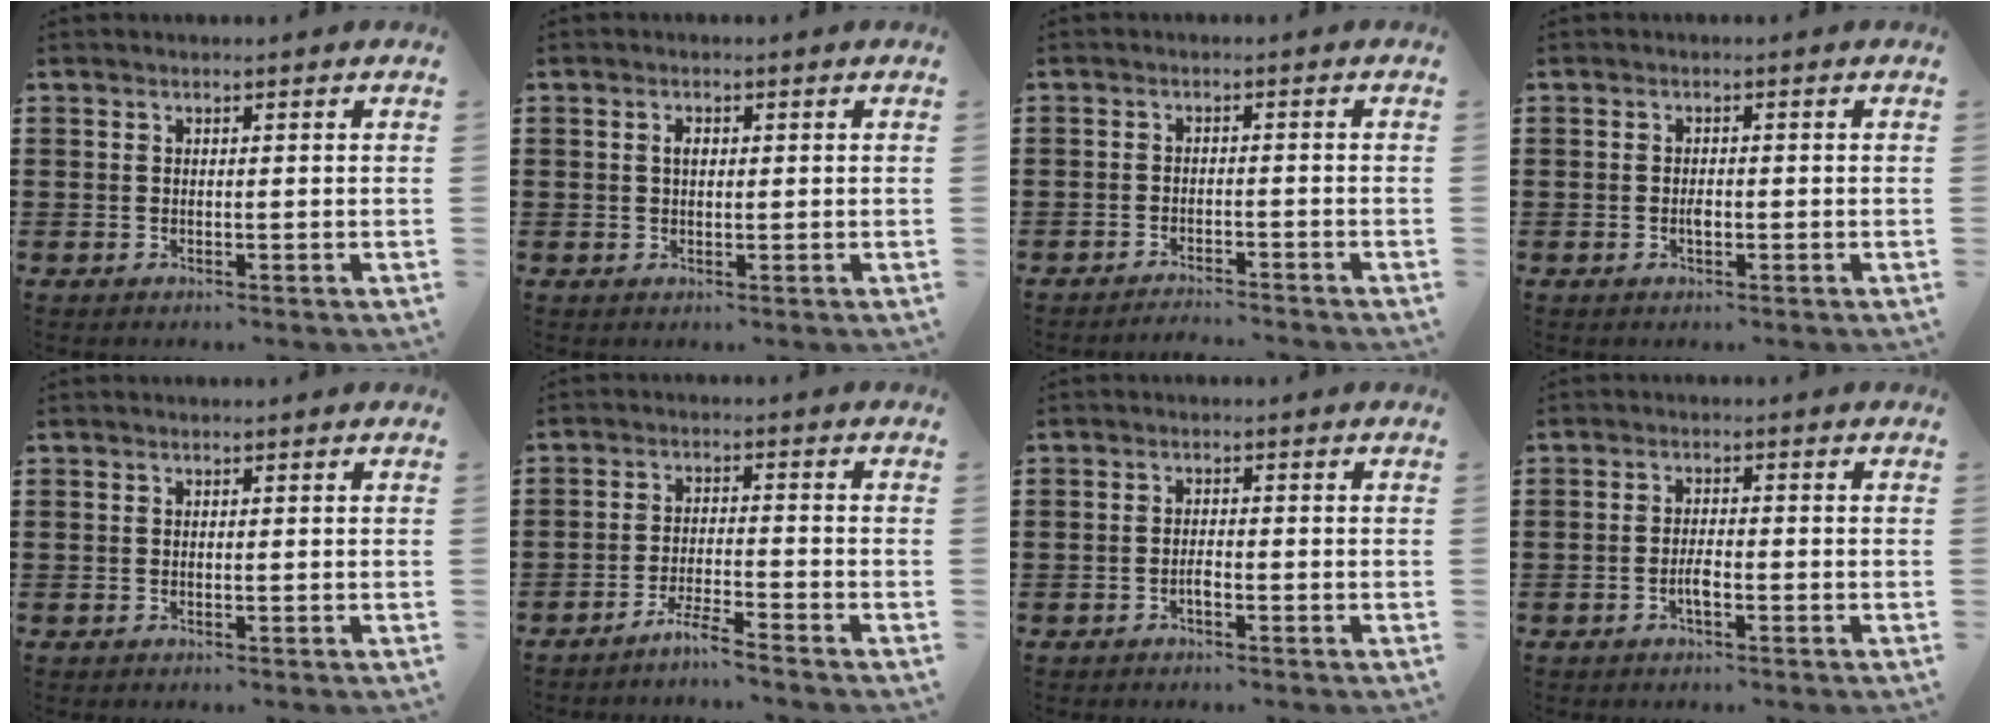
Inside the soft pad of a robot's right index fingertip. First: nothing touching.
{"total": 1.4, "force": [0.3, 0.8, 1.2], "torque": [-0.025, 0.006, 0.004]}
{"total": 2.1, "force": [-2.1, -0.1, 0.0], "torque": [-0.004, 0.003, -0.045]}
{"total": 1.5, "force": [-0.4, 0.5, 1.3], "torque": [-0.026, -0.004, -0.006]}
{"total": 0.0}
{"total": 4.0, "force": [-3.7, -0.7, 1.4], "torque": [-0.030, -0.005, -0.075]}
{"total": 1.4, "force": [-0.9, 0.3, 1.1], "torque": [-0.023, -0.005, -0.015]}
{"total": 2.5, "force": [-1.1, 0.5, 2.2], "torque": [-0.049, -0.003, -0.022]}